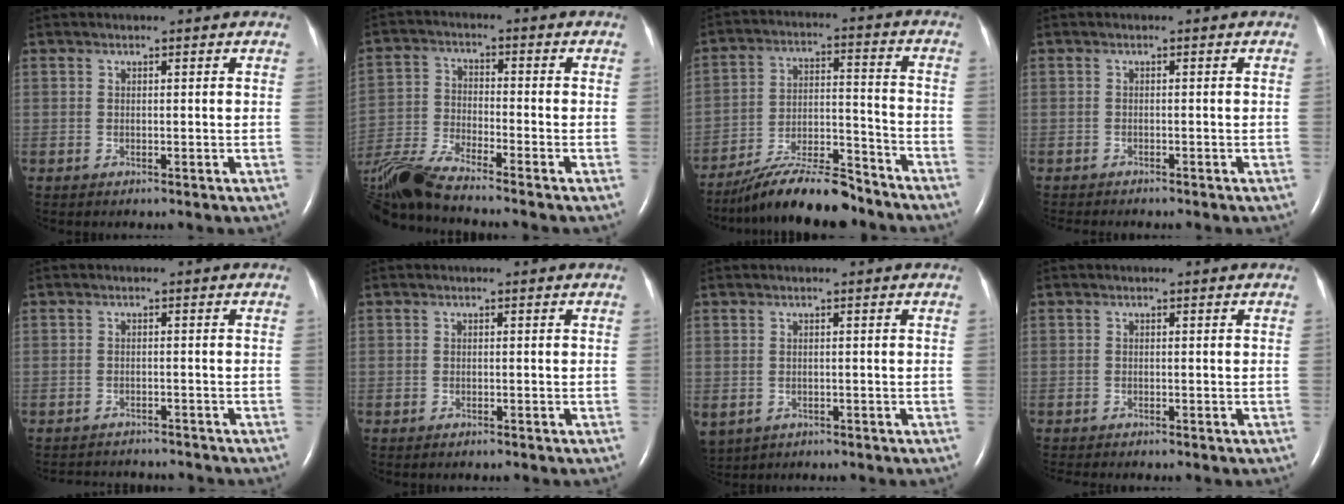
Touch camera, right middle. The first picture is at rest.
{"total": 12.0, "force": [-10.6, -0.4, 5.7], "torque": [-0.126, -0.022, -0.204]}
{"total": 13.6, "force": [-12.1, 1.8, 5.9], "torque": [-0.101, 0.006, -0.208]}
{"total": 4.3, "force": [-3.8, 0.7, 1.9], "torque": [-0.027, -0.009, -0.046]}
{"total": 7.6, "force": [-7.4, 1.4, 1.2], "torque": [-0.022, -0.002, -0.093]}
{"total": 0.6, "force": [-0.5, 0.0, 0.3], "torque": [-0.013, -0.003, -0.007]}
{"total": 6.5, "force": [-3.1, 4.8, 3.0], "torque": [-0.086, -0.009, -0.038]}
{"total": 3.0, "force": [-2.7, 0.2, 1.4], "torque": [-0.022, -0.007, -0.034]}